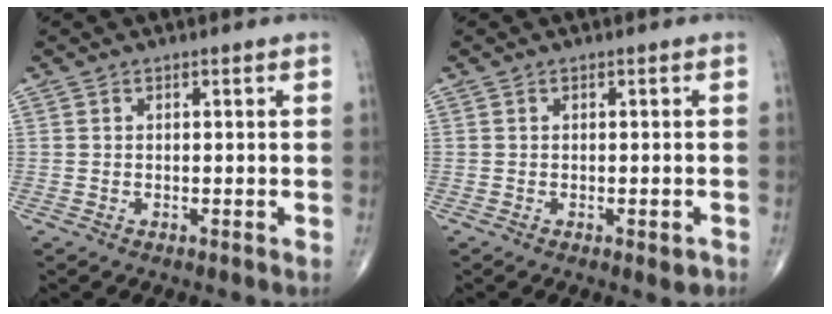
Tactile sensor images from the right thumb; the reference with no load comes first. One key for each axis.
{"total": 1.8, "fx": -0.8, "fy": 0.7, "fz": 1.4, "tx": -0.013, "ty": 0.000, "tz": -0.008}